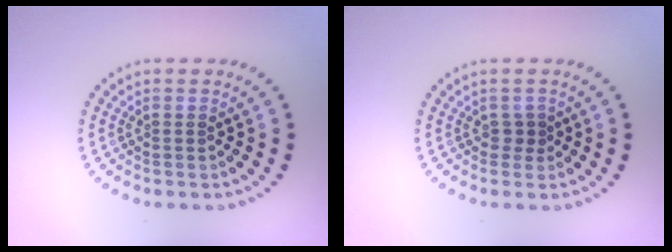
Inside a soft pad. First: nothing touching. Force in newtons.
{"total": 1.0, "press": 0.9, "slide": 0.4}